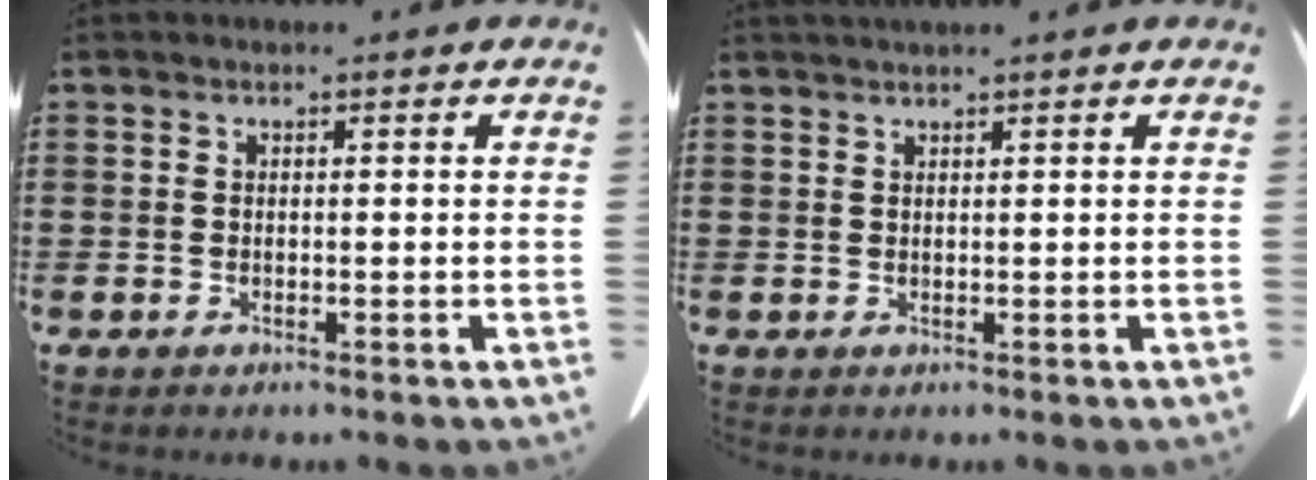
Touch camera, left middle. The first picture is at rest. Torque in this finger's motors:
{"motor_torque": [0.50, -0.45, 0.04, 0.07]}